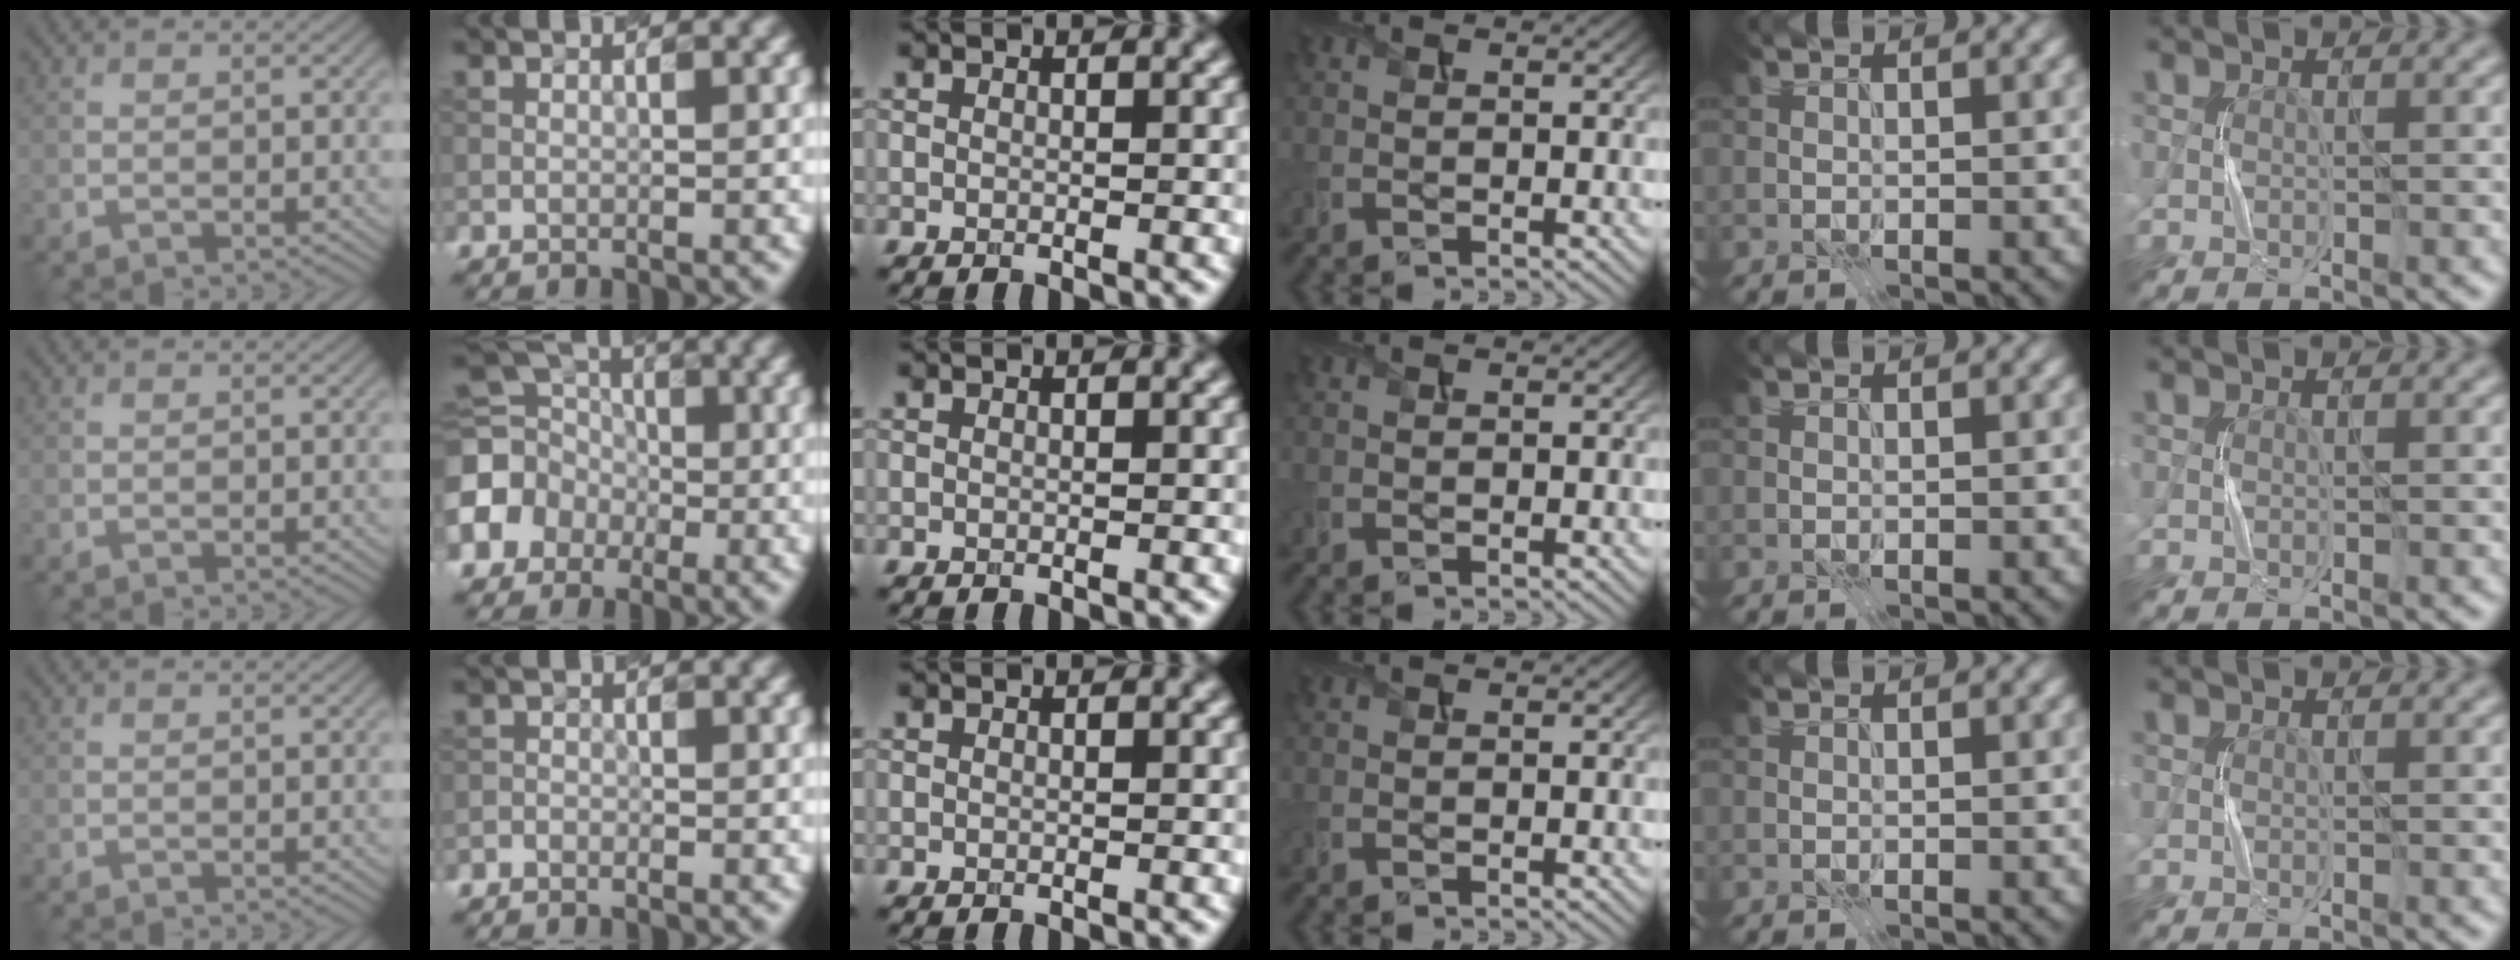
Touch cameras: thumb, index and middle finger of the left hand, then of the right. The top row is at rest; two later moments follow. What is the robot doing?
{"motion": "press", "object": "sticky note"}